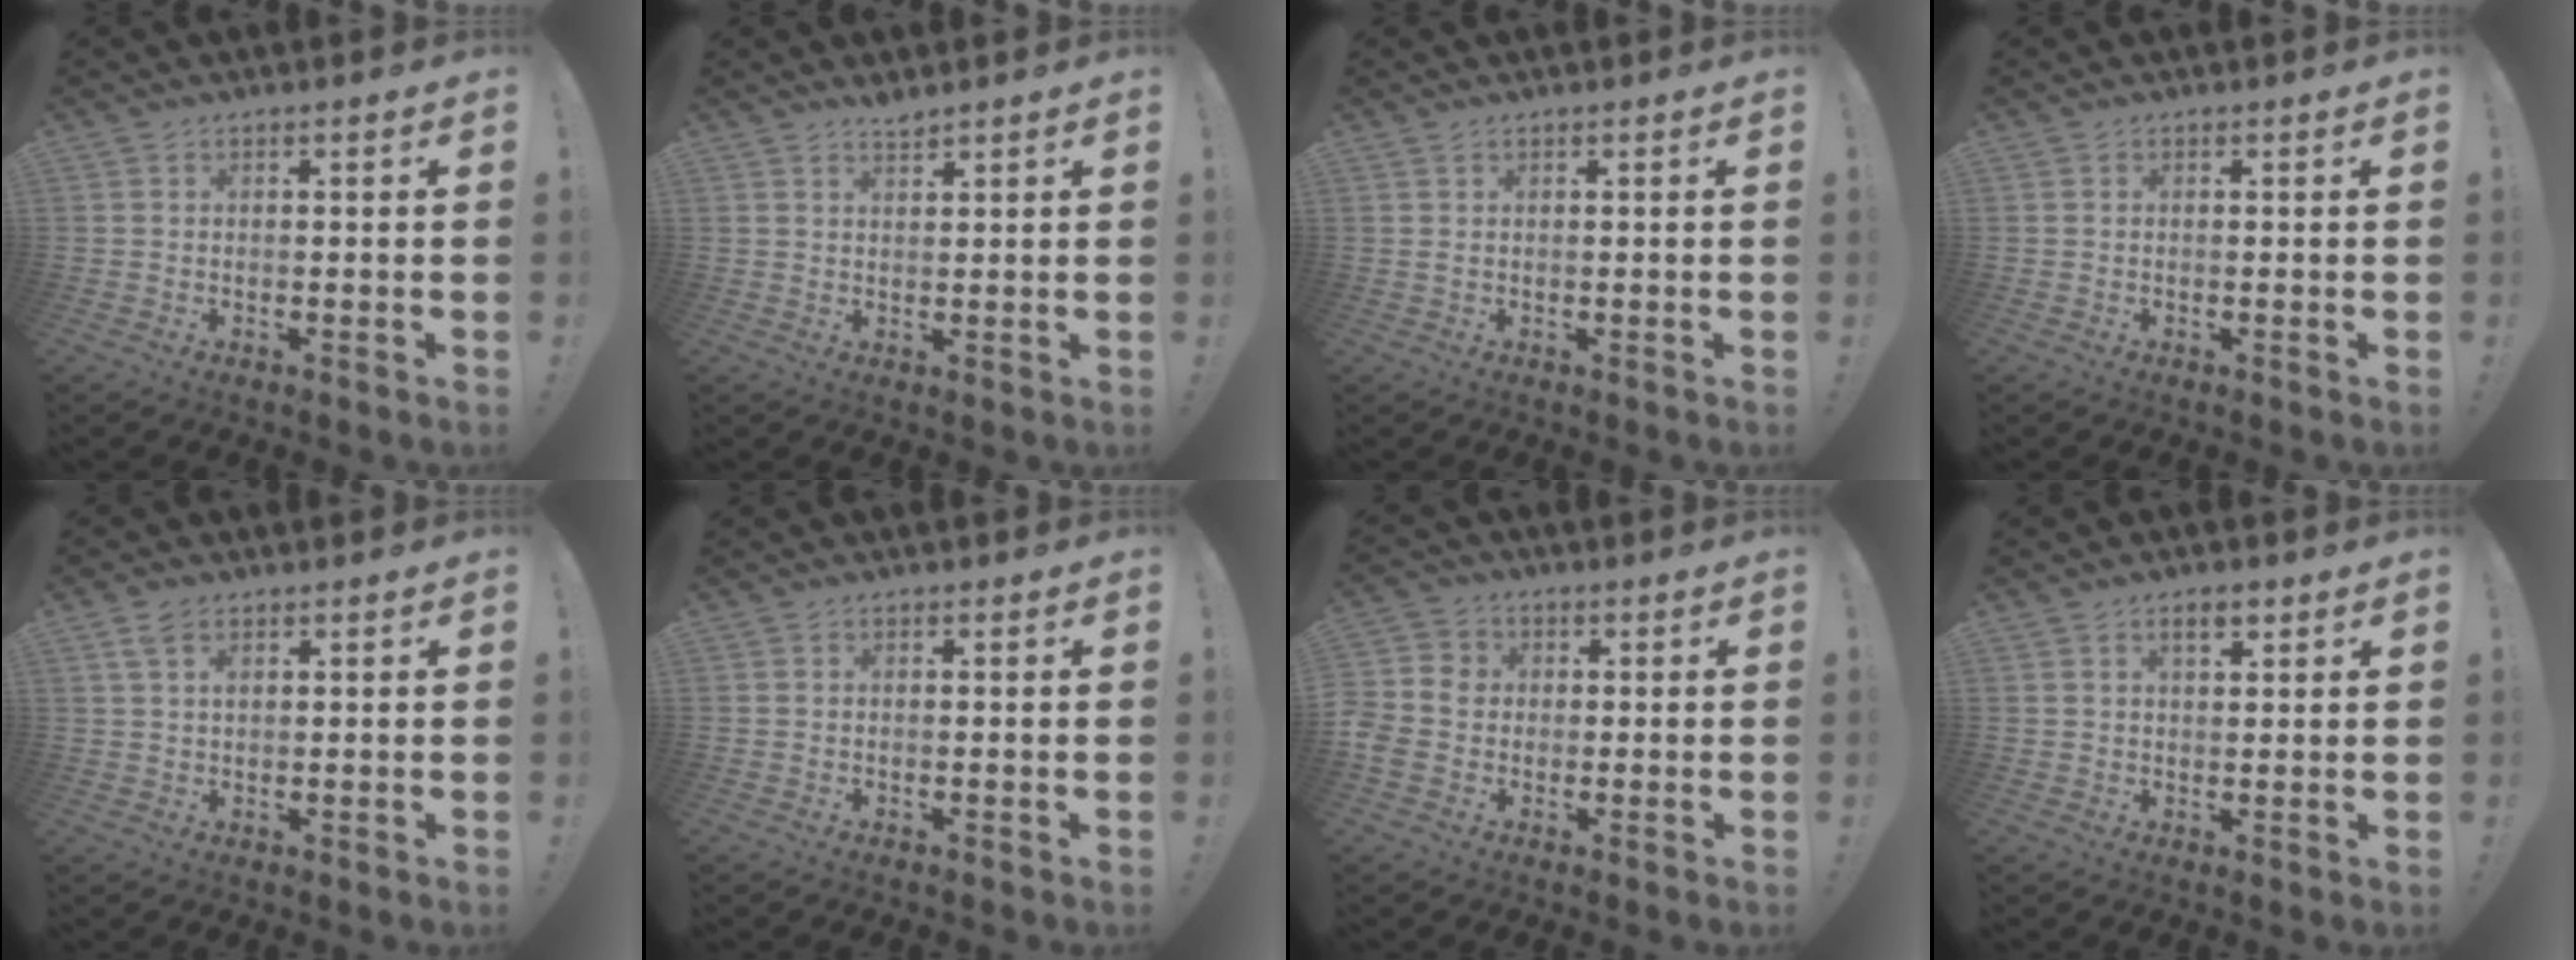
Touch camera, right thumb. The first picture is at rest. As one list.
[{"total": 2.1, "force": [2.0, 0.1, 0.5], "torque": [0.001, -0.015, 0.035]}, {"total": 0.9, "force": [0.5, 0.1, 0.7], "torque": [-0.011, -0.001, 0.008]}, {"total": 0.0}, {"total": 3.0, "force": [1.6, 1.7, 1.9], "torque": [-0.027, -0.003, 0.026]}, {"total": 0.0}, {"total": 6.7, "force": [-1.5, 5.8, 3.1], "torque": [-0.074, 0.019, -0.027]}, {"total": 3.8, "force": [2.0, 1.7, 2.7], "torque": [-0.038, -0.003, 0.031]}]